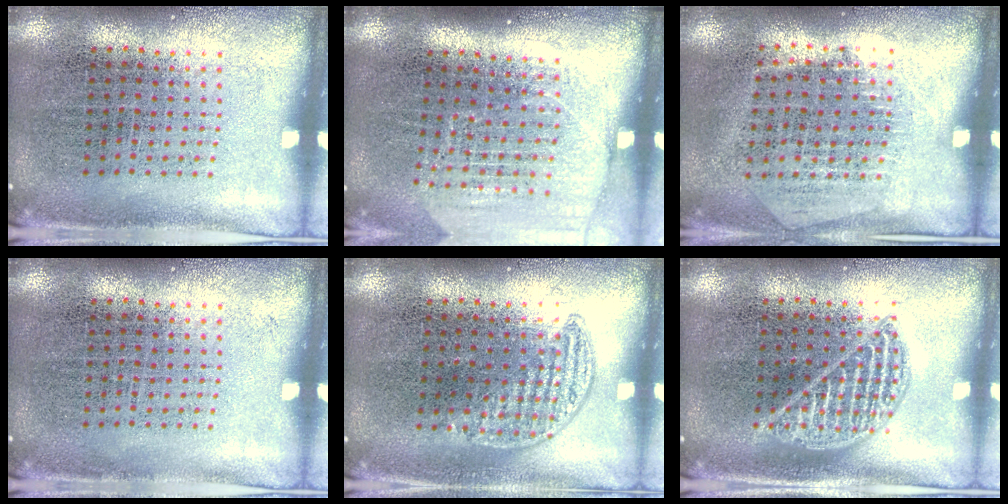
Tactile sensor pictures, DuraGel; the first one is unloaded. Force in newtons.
{"total": 1.8, "press": 1.6, "slide": 0.8}
{"total": 1.3, "press": 1.1, "slide": 0.6}
{"total": 0.0}
{"total": 0.8, "press": 0.6, "slide": 0.5}
{"total": 1.1, "press": 1.0, "slide": 0.2}